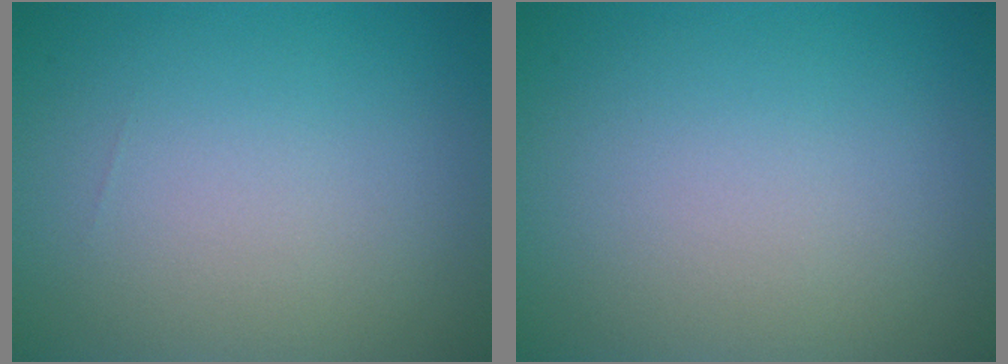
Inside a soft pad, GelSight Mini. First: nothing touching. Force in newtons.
{"total": 0.0}